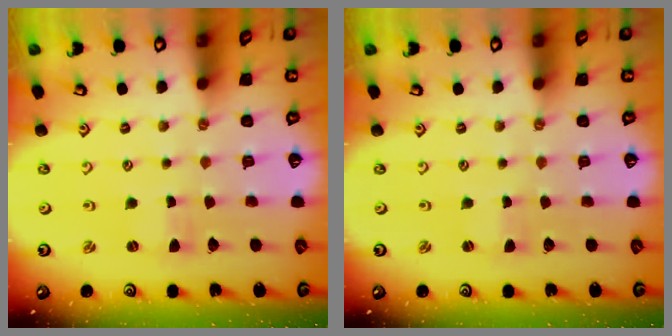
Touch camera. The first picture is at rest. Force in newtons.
{"total": 0.0}